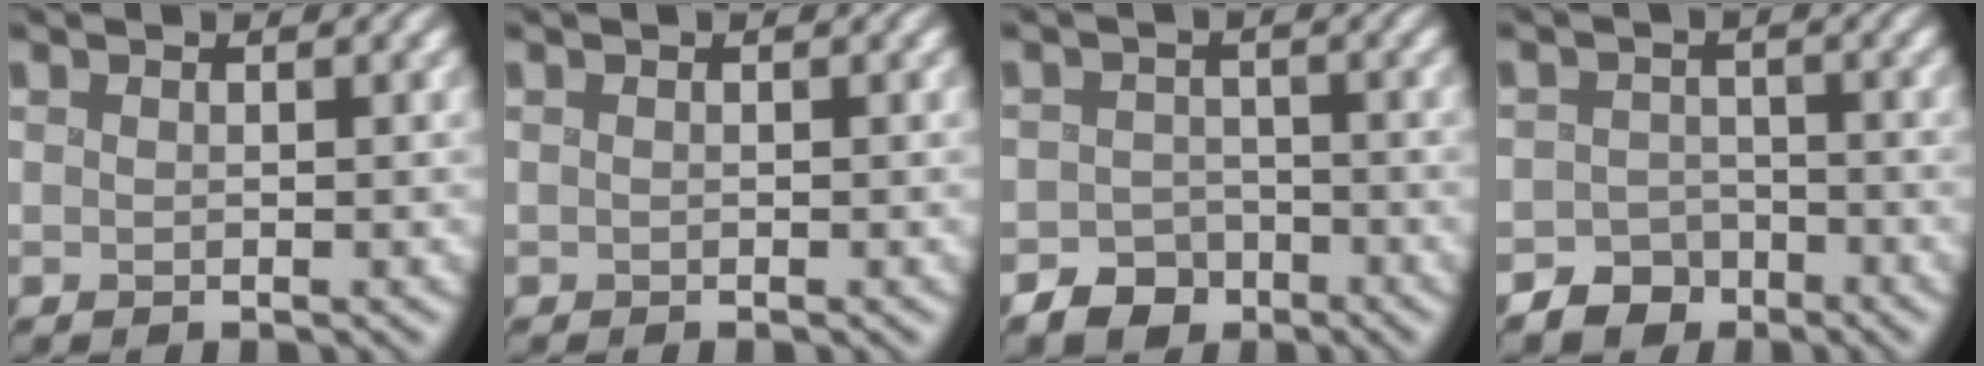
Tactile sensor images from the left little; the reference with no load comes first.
{"total": 0.0}
{"total": 3.1, "force": [-2.2, 2.1, 0.4], "torque": [0.004, -0.003, -0.044]}
{"total": 3.2, "force": [-2.4, 2.0, 0.1], "torque": [0.013, 0.002, -0.047]}